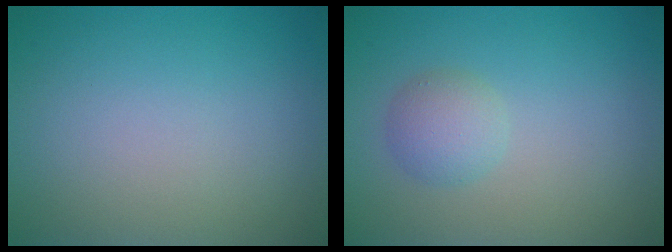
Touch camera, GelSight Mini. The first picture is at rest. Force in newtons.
{"total": 2.2, "press": 2.2, "slide": 0.2}